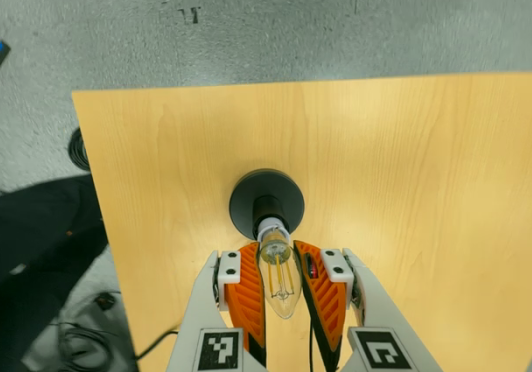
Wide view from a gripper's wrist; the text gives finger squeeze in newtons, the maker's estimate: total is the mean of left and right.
{"total": 18.9, "left": 17.9, "right": 19.8}